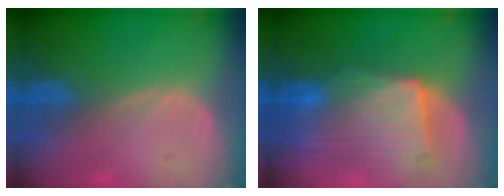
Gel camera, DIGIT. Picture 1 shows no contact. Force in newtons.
{"total": 10.3, "press": 9.1, "slide": 4.9}